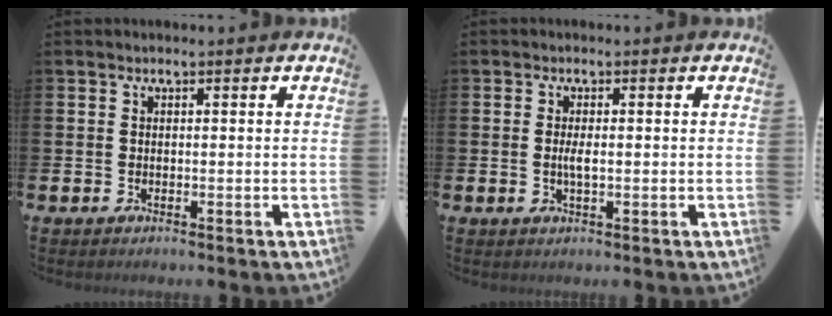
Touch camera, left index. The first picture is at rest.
{"total": 1.9, "force": [0.0, 0.6, 1.8], "torque": [-0.027, -0.002, -0.003]}